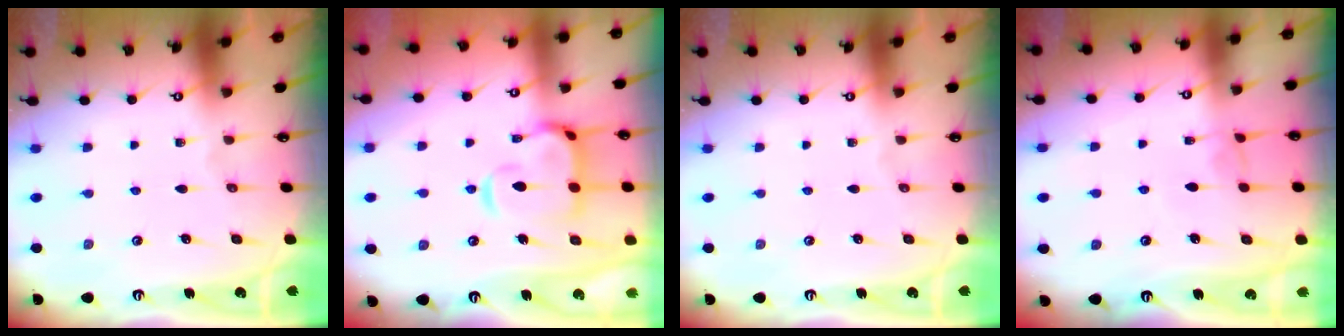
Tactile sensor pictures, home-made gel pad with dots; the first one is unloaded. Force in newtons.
{"total": 7.3, "press": 7.2, "slide": 1.6}
{"total": 0.0}
{"total": 2.0, "press": 1.9, "slide": 0.3}